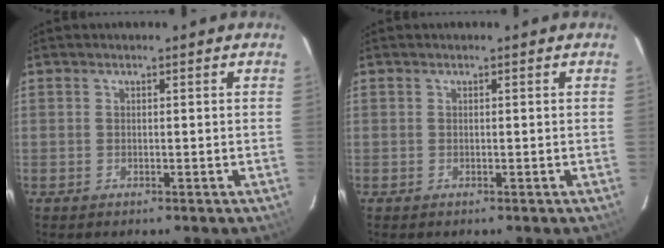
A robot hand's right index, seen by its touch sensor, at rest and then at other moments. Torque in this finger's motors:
{"motor_torque": [0.00, 0.00, 0.01, 0.00]}